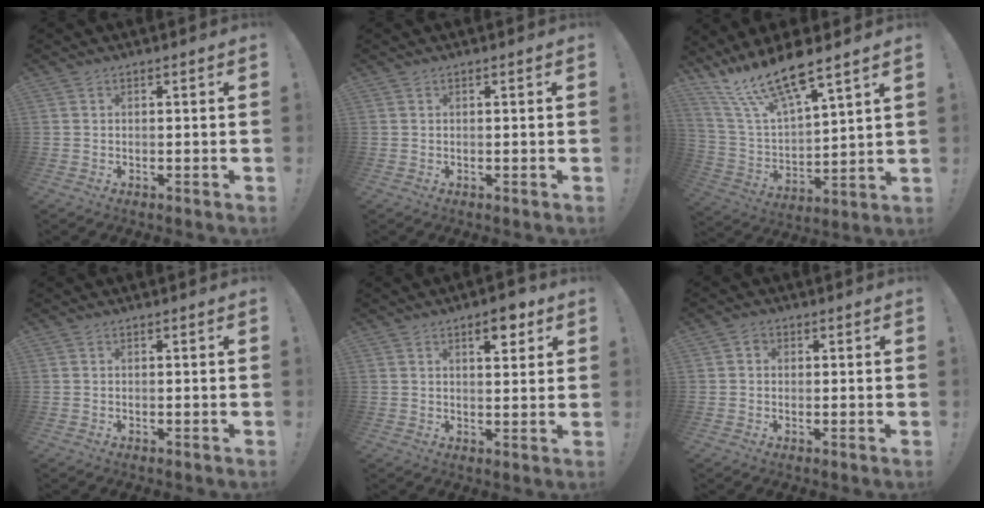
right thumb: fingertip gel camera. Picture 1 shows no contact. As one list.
[{"total": 0.0}, {"total": 15.8, "force": [12.4, 3.8, 9.0], "torque": [-0.181, -0.086, 0.223]}, {"total": 0.0}, {"total": 6.6, "force": [3.9, 2.8, 4.5], "torque": [-0.041, -0.017, 0.059]}, {"total": 2.1, "force": [0.2, 1.9, 0.9], "torque": [-0.009, 0.001, 0.001]}]